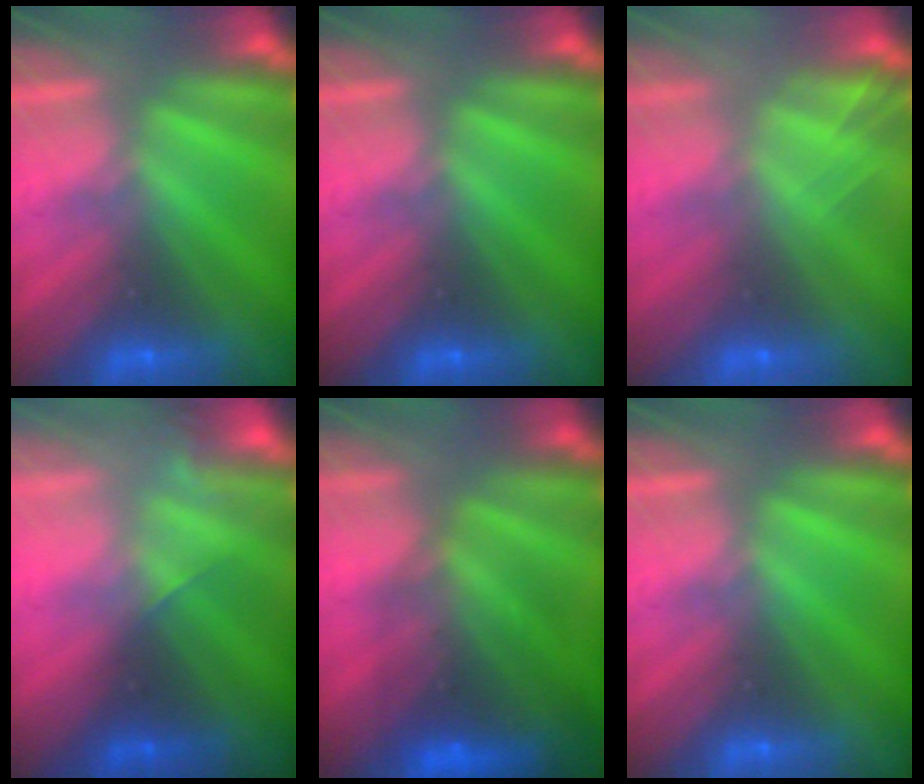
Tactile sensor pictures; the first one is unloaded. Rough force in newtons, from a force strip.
{"total": 0.0}
{"total": 2.0}
{"total": 1.8}
{"total": 7.0}
{"total": 0.0}